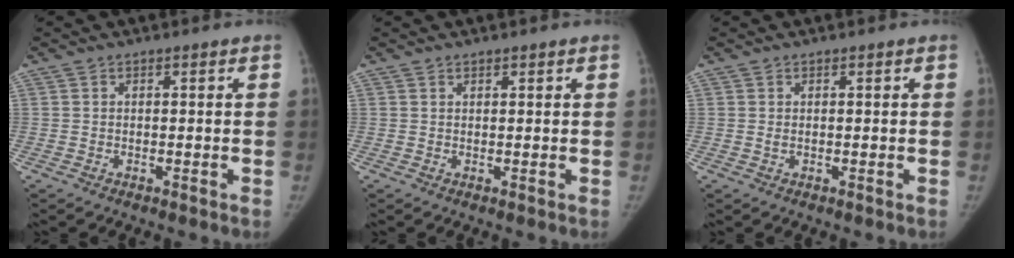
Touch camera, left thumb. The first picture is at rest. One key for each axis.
{"total": 0.7, "fx": 0.6, "fy": 0.3, "fz": 0.1, "tx": 0.005, "ty": -0.003, "tz": 0.008}
{"total": 0.5, "fx": 0.1, "fy": 0.3, "fz": 0.4, "tx": -0.004, "ty": 0.000, "tz": 0.002}